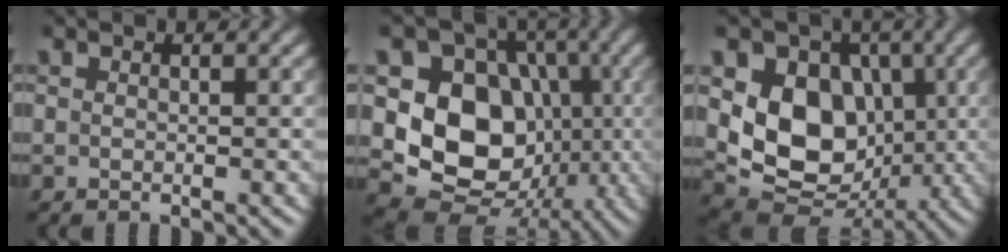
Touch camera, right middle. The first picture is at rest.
{"total": 10.7, "force": [-0.5, 8.7, 6.3], "torque": [-0.105, -0.014, -0.017]}
{"total": 9.0, "force": [0.9, 7.0, 5.6], "torque": [-0.104, -0.018, 0.016]}